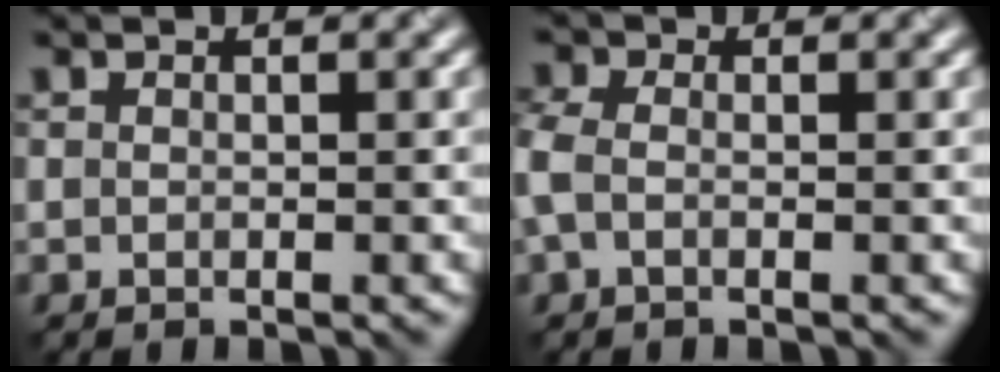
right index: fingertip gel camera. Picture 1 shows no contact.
{"total": 1.9, "force": [-0.3, 1.3, 1.3], "torque": [-0.042, 0.004, -0.015]}